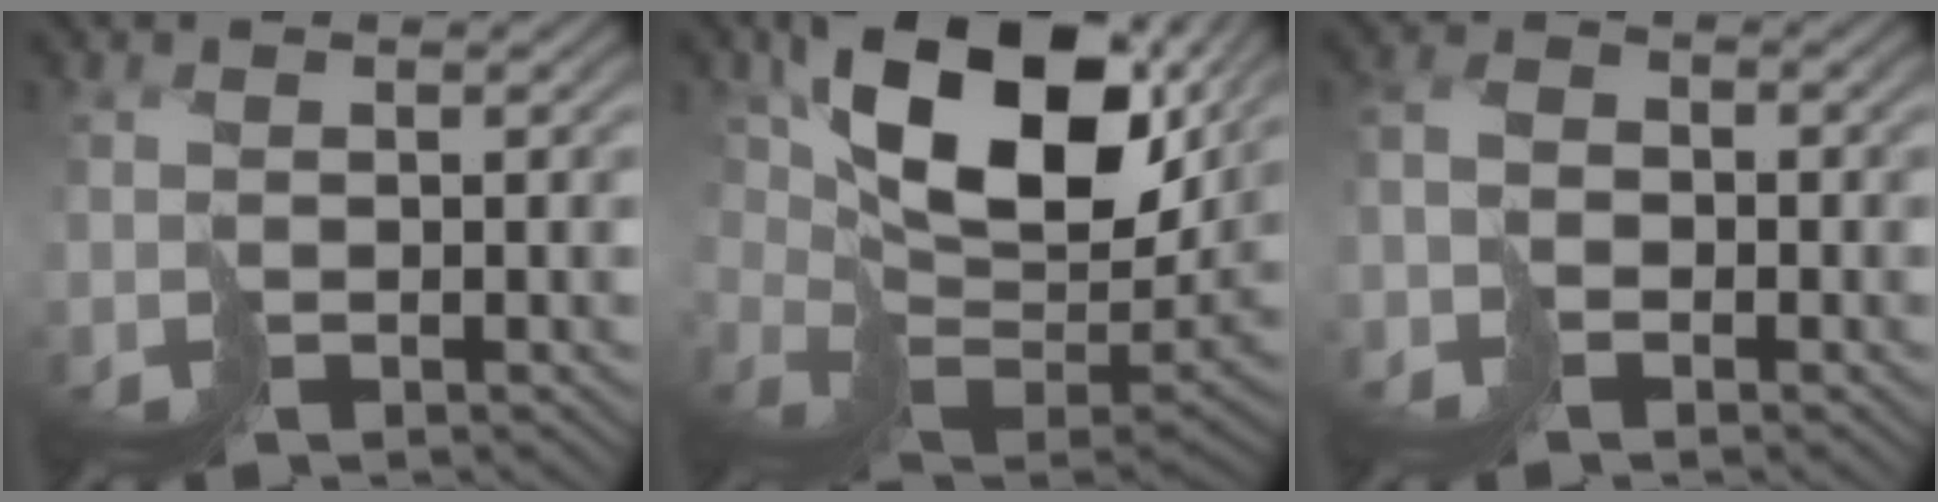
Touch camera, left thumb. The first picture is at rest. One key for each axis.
{"total": 15.9, "fx": 6.1, "fy": 10.1, "fz": 10.6, "tx": -0.190, "ty": -0.008, "tz": 0.117}
{"total": 3.1, "fx": -2.0, "fy": 1.9, "fz": 1.3, "tx": -0.030, "ty": -0.005, "tz": -0.043}